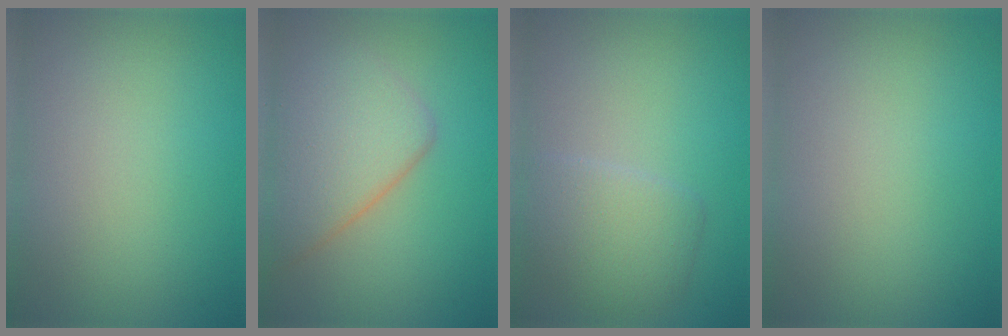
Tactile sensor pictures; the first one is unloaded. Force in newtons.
{"total": 5.5, "press": 5.5, "slide": 0.2}
{"total": 3.2, "press": 3.2, "slide": 0.2}
{"total": 0.0}